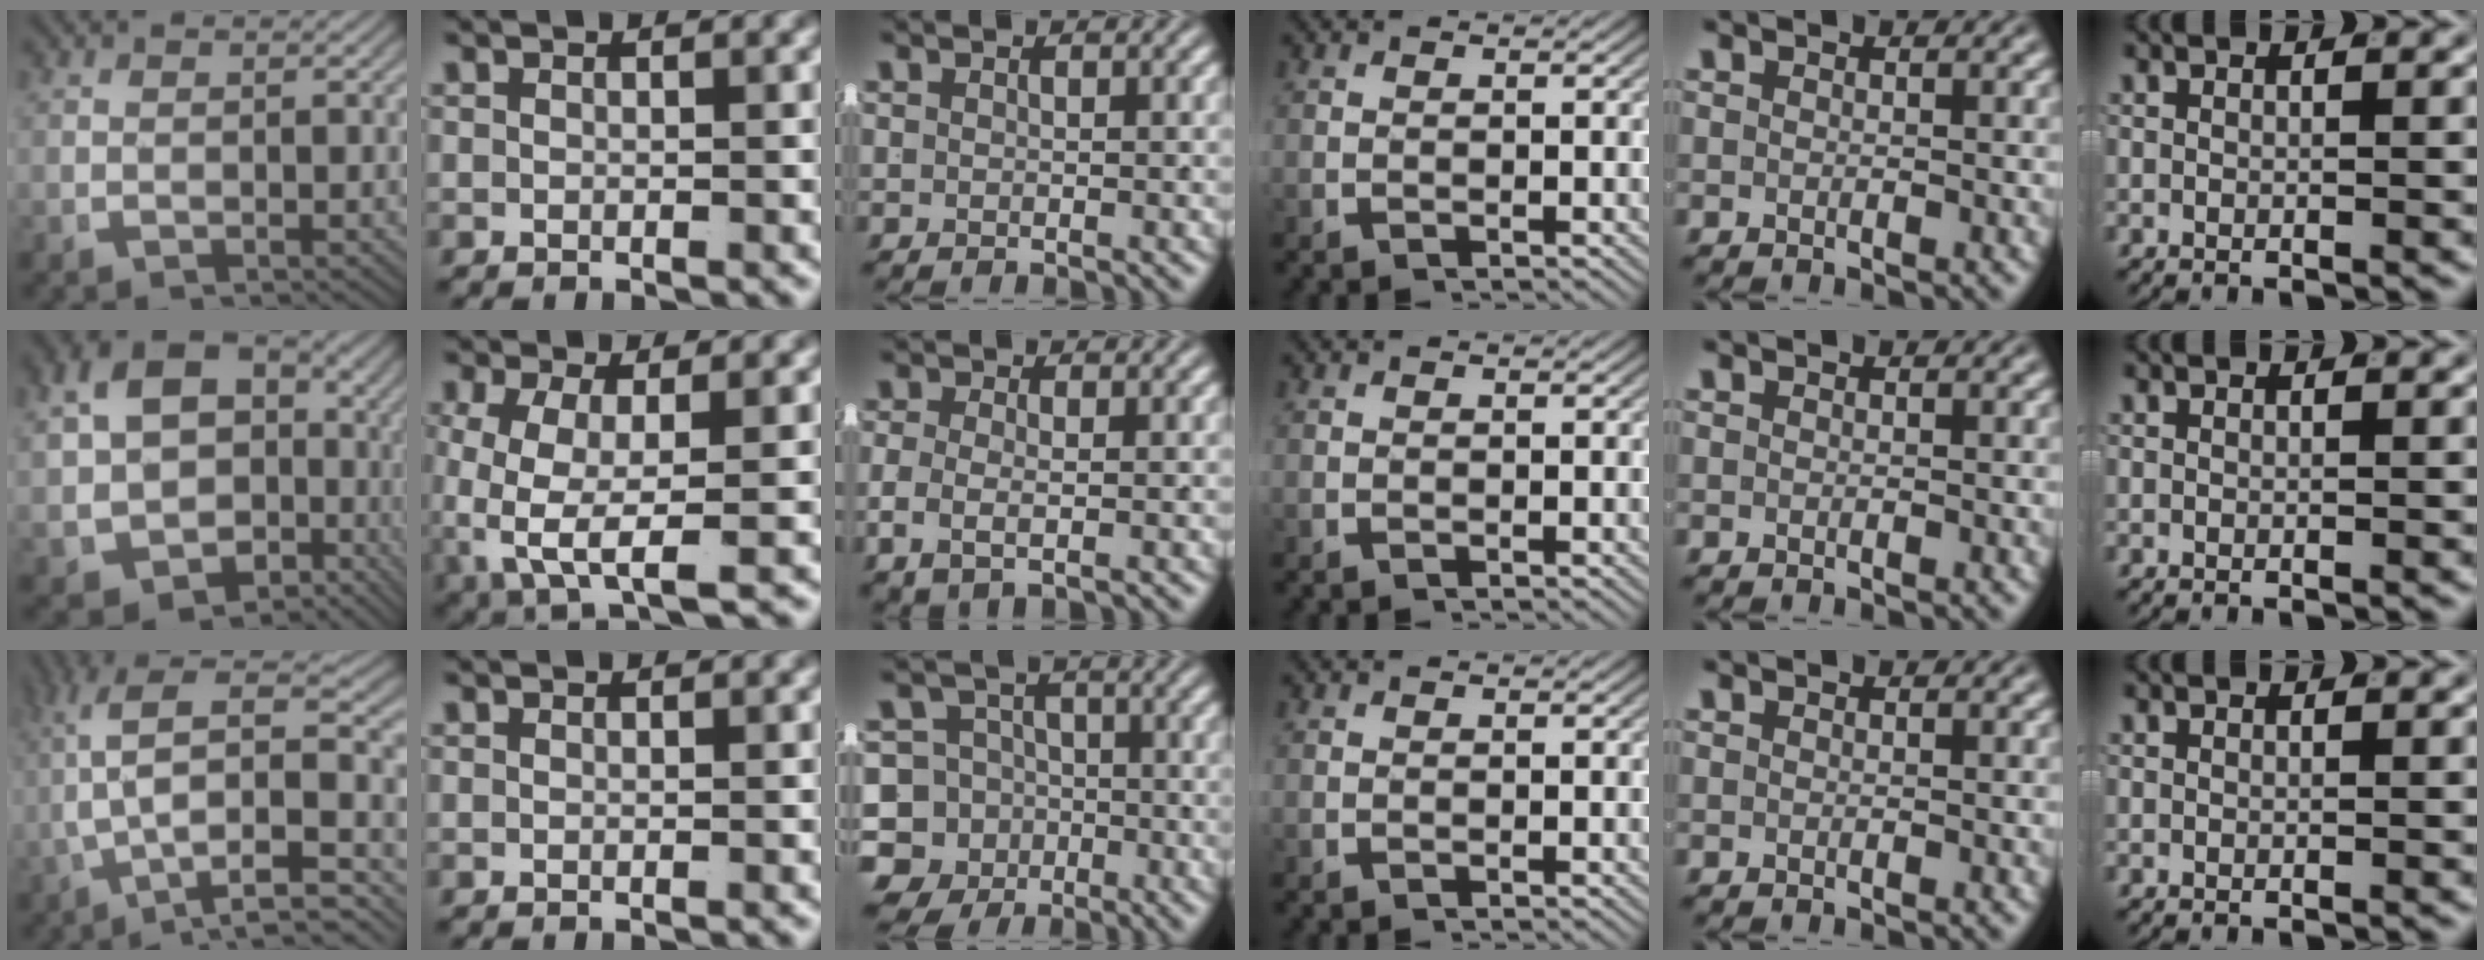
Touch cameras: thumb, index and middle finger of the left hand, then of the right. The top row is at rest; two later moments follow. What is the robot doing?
{"motion": "lift_and_place", "object": "shirt"}